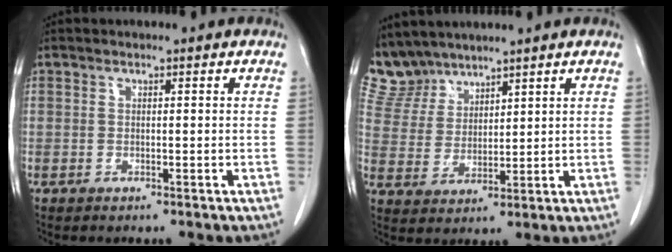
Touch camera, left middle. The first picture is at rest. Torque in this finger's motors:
{"motor_torque": [0.38, -0.38, 0.08, -0.03]}